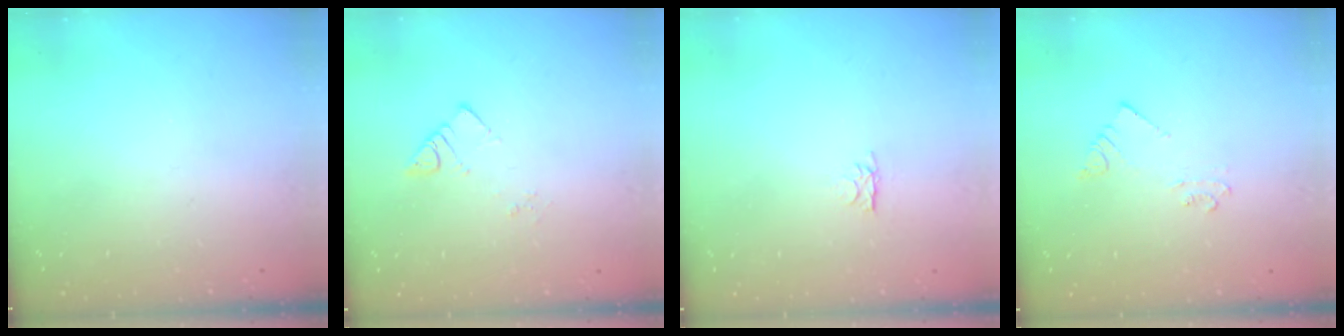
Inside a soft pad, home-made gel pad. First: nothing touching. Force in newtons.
{"total": 2.6, "press": 2.6, "slide": 0.1}
{"total": 2.8, "press": 2.7, "slide": 0.4}
{"total": 2.5, "press": 2.5, "slide": 0.2}